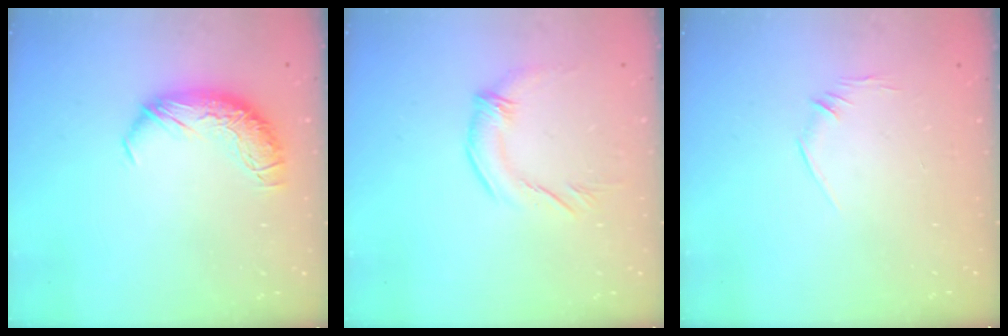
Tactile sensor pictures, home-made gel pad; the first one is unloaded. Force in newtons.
{"total": 1.1, "press": 0.9, "slide": 0.7}
{"total": 6.7, "press": 6.7, "slide": 1.0}